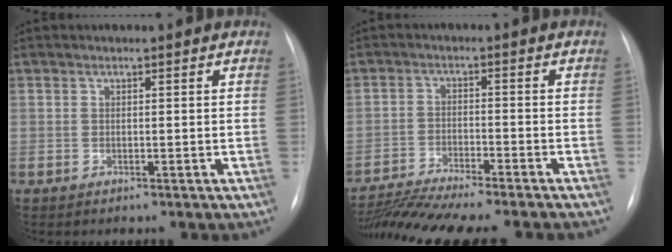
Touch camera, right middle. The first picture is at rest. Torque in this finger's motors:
{"motor_torque": [1.08, -1.06, 0.26, 0.10]}